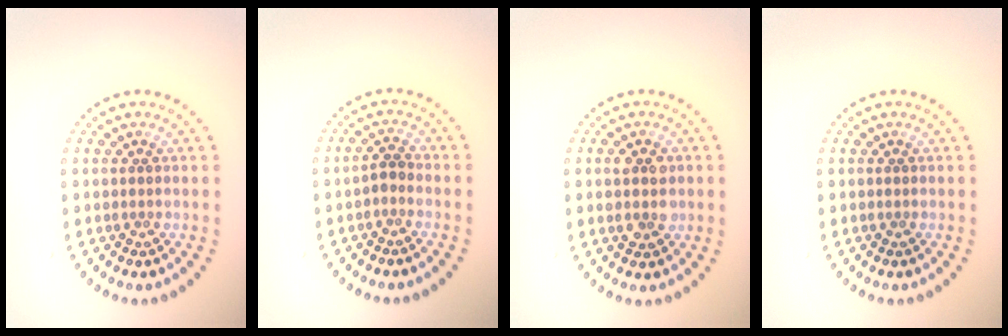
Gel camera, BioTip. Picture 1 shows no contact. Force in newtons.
{"total": 1.0, "press": 0.8, "slide": 0.6}
{"total": 2.8, "press": 2.8, "slide": 0.3}
{"total": 0.0}